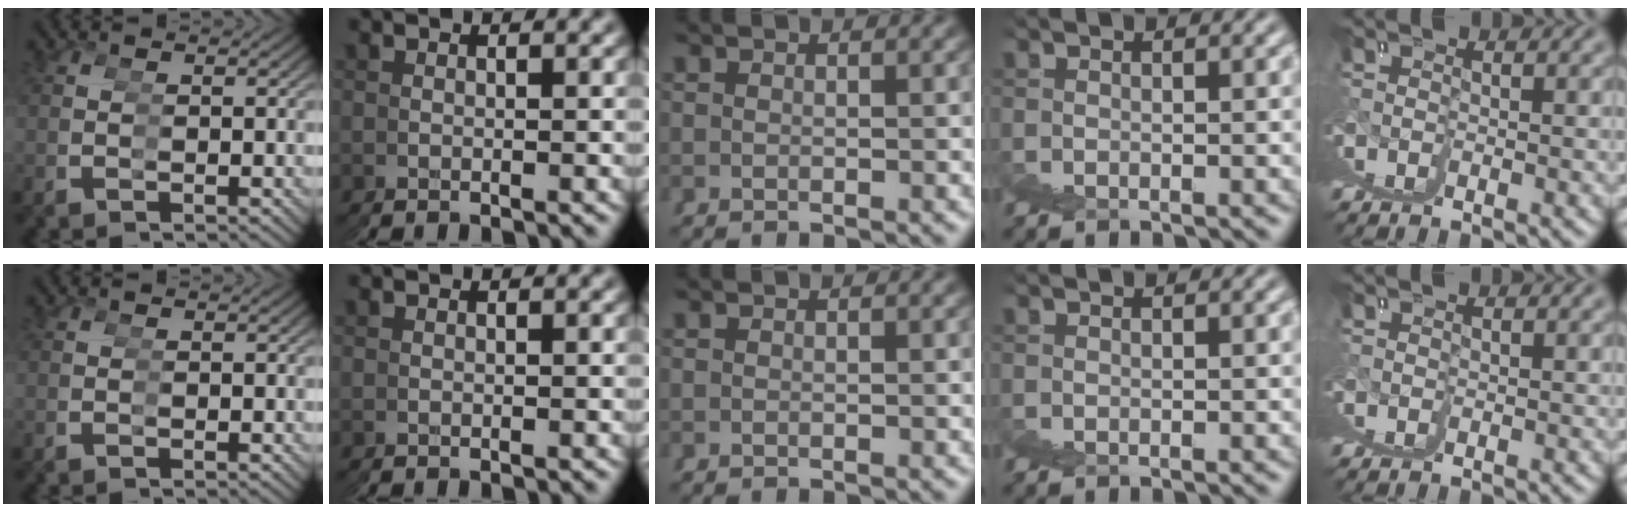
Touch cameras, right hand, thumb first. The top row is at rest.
{}